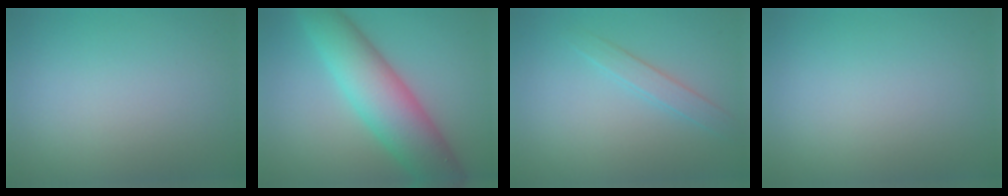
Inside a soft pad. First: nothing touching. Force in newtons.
{"total": 8.4, "press": 8.4, "slide": 0.2}
{"total": 1.7, "press": 1.7, "slide": 0.1}
{"total": 0.0}